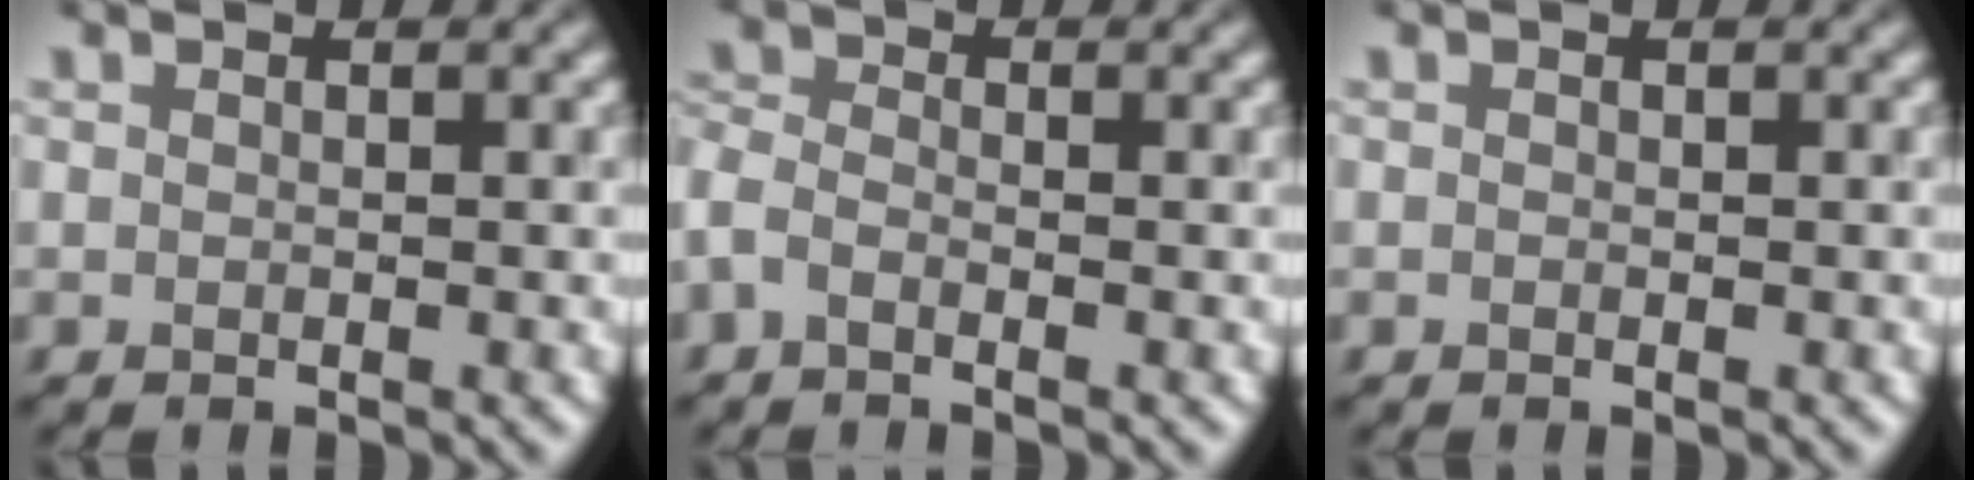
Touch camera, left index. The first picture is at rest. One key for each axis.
{"total": 2.1, "fx": -1.3, "fy": 1.1, "fz": 1.3, "tx": -0.033, "ty": 0.000, "tz": -0.041}
{"total": 0.0}